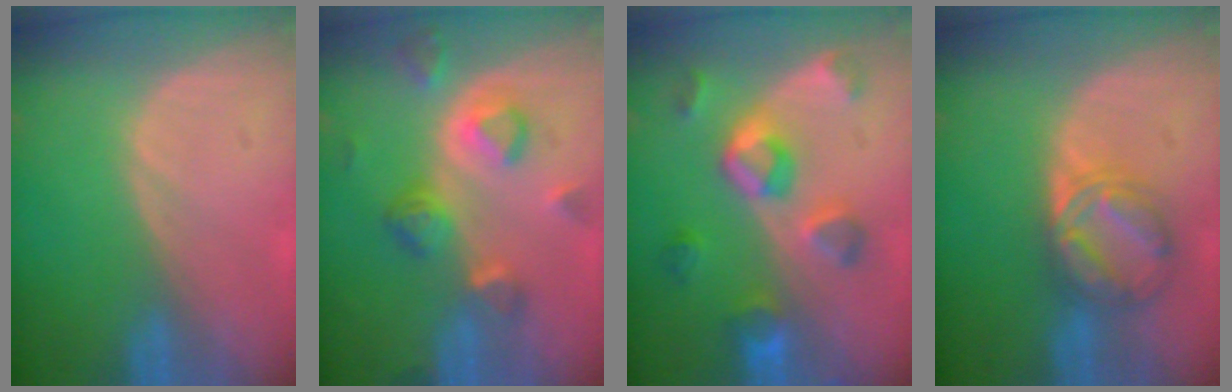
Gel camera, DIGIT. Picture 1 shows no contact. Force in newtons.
{"total": 8.0, "press": 7.2, "slide": 3.5}
{"total": 7.8, "press": 7.7, "slide": 0.7}
{"total": 6.4, "press": 6.4, "slide": 0.4}